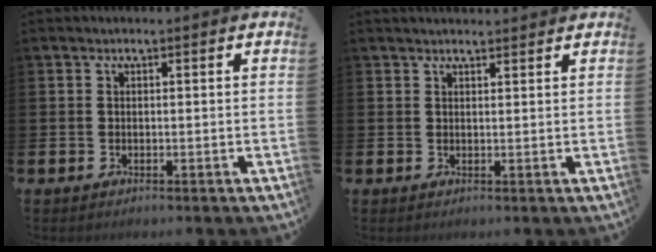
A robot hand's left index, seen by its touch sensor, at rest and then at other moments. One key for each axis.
{"total": 1.4, "fx": 1.4, "fy": 0.3, "fz": 0.1, "tx": 0.011, "ty": -0.007, "tz": 0.021}